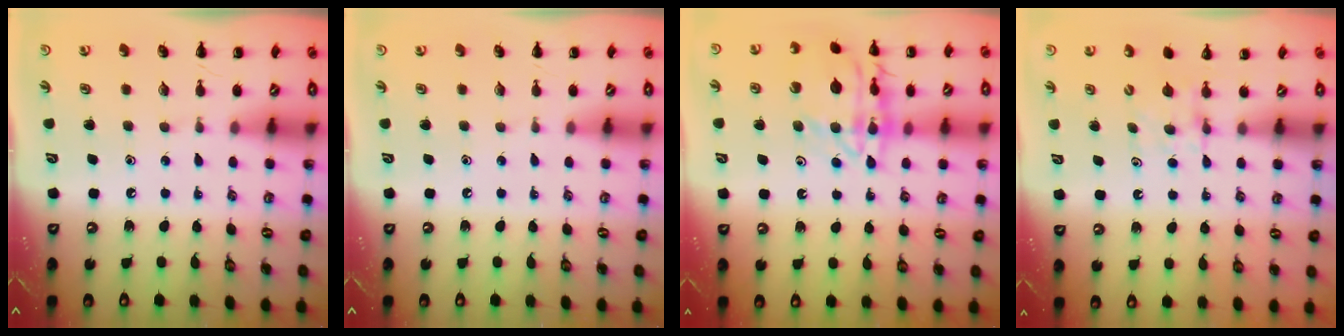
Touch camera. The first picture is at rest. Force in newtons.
{"total": 0.0}
{"total": 15.1, "press": 15.0, "slide": 1.4}
{"total": 4.8, "press": 4.6, "slide": 1.5}